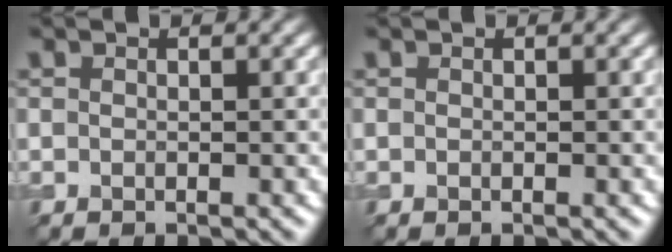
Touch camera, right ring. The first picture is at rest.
{"total": 0.0}